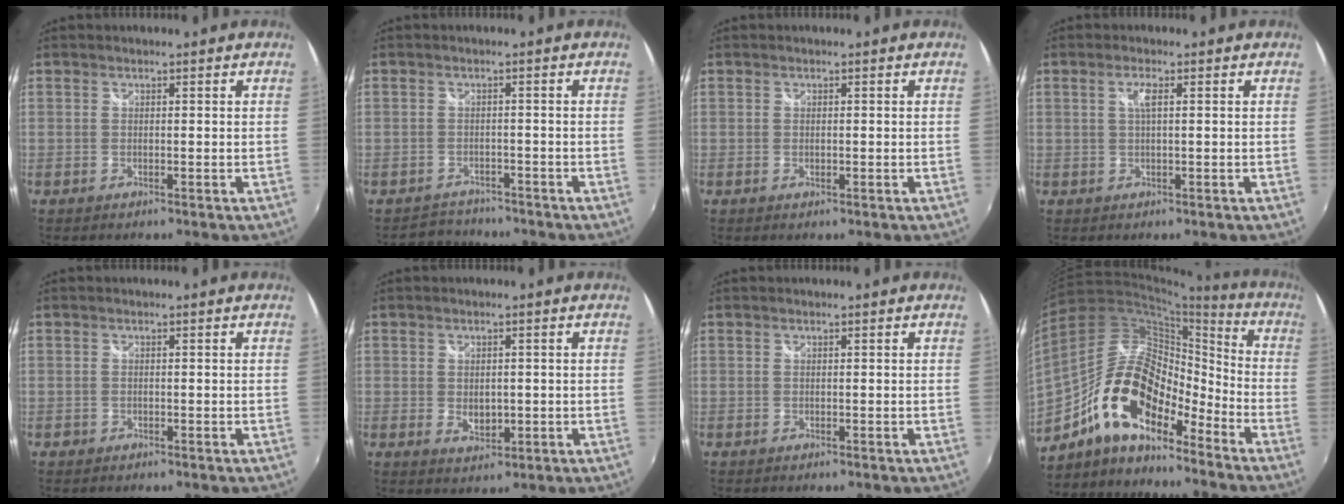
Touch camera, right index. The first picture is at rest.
{"total": 3.9, "force": [-3.3, 2.0, -0.5], "torque": [-0.005, 0.010, -0.057]}
{"total": 0.7, "force": [-0.1, 0.4, 0.6], "torque": [-0.012, -0.001, -0.001]}
{"total": 2.1, "force": [0.5, 0.2, 2.0], "torque": [-0.038, 0.002, 0.008]}
{"total": 0.7, "force": [-0.3, 0.6, 0.1], "torque": [-0.003, -0.002, -0.005]}
{"total": 3.8, "force": [-0.4, 2.8, 2.7], "torque": [-0.042, -0.007, -0.002]}
{"total": 0.0}
{"total": 16.9, "force": [-10.9, 7.3, 10.6], "torque": [-0.198, 0.008, -0.213]}